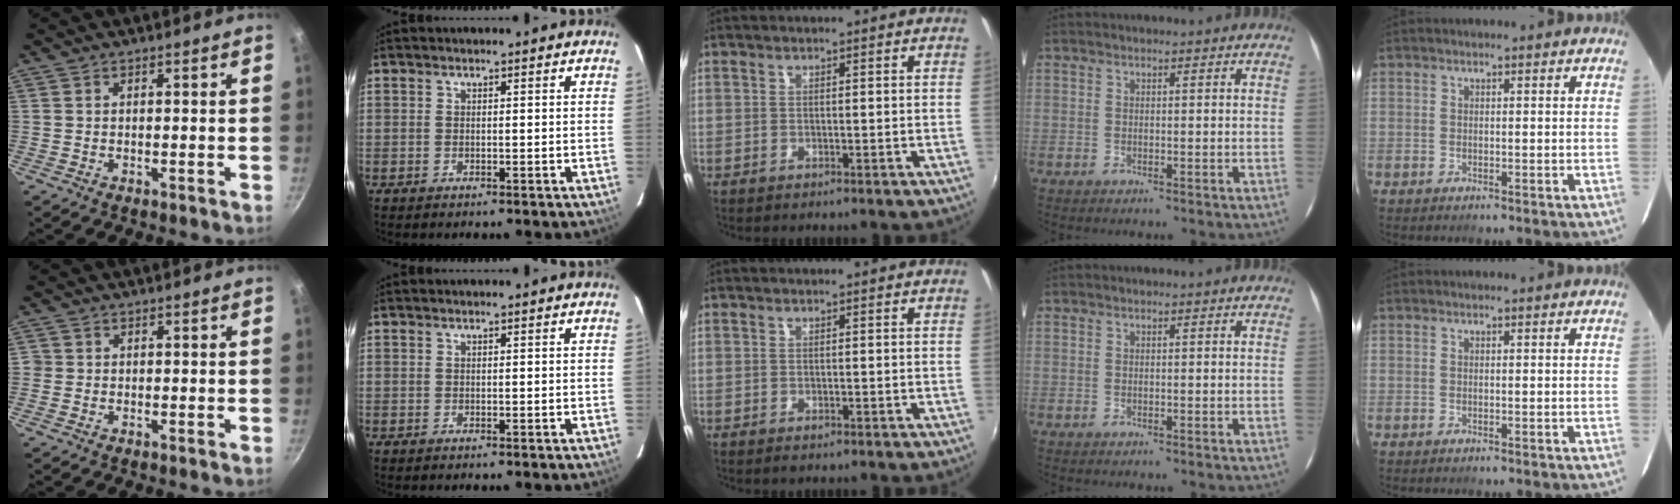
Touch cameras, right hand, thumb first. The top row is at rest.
{"thumb": {"total": 0.9, "force": [-0.2, 0.9, 0.2], "torque": [-0.001, 0.001, -0.005]}, "middle": {"total": 0.5, "force": [-0.4, 0.3, 0.2], "torque": [-0.004, -0.004, -0.008]}}